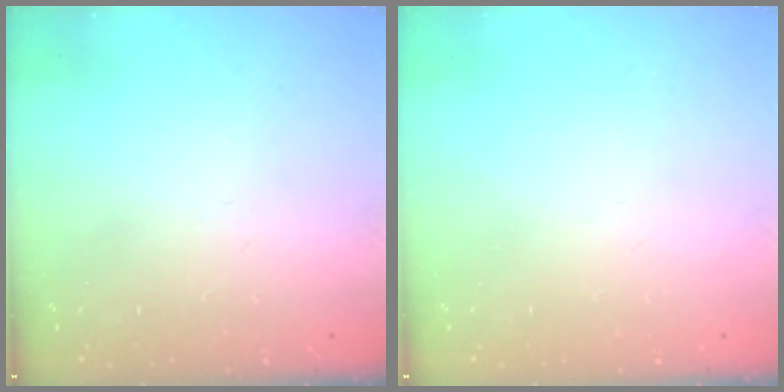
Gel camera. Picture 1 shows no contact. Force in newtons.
{"total": 0.0}